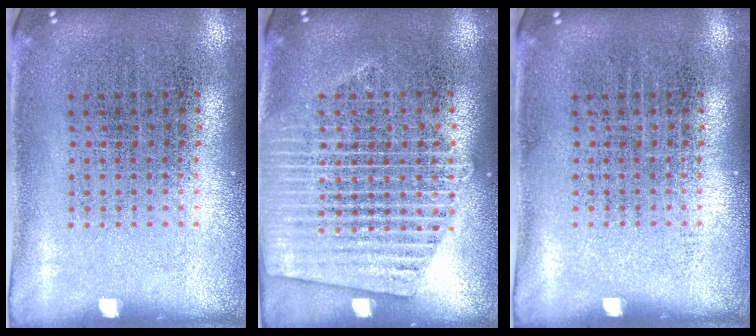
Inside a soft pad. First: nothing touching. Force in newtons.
{"total": 1.6, "press": 1.6, "slide": 0.2}
{"total": 0.0}